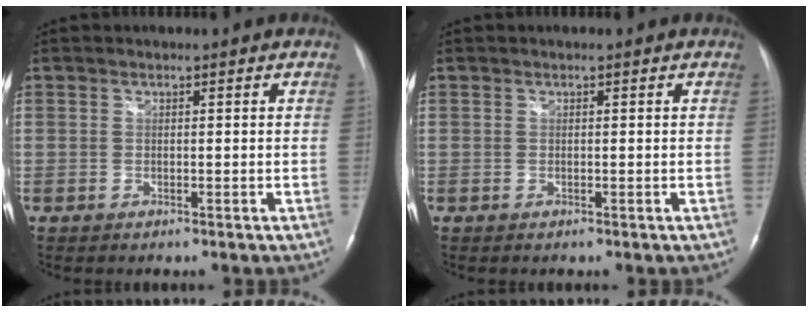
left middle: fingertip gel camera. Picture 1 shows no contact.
{"total": 0.0}